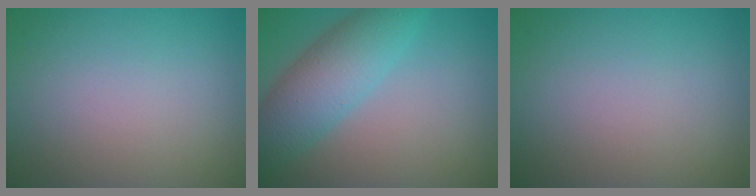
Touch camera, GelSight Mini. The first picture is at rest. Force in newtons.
{"total": 6.1, "press": 6.1, "slide": 0.2}
{"total": 0.0}